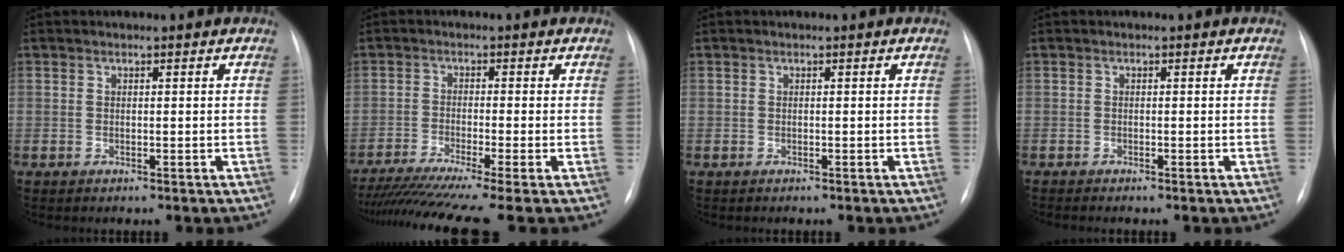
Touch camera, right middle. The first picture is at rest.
{"total": 12.6, "force": [-10.1, -1.4, 7.4], "torque": [-0.116, -0.032, -0.161]}
{"total": 0.0}
{"total": 0.6, "force": [-0.5, -0.2, 0.2], "torque": [-0.004, -0.002, -0.012]}